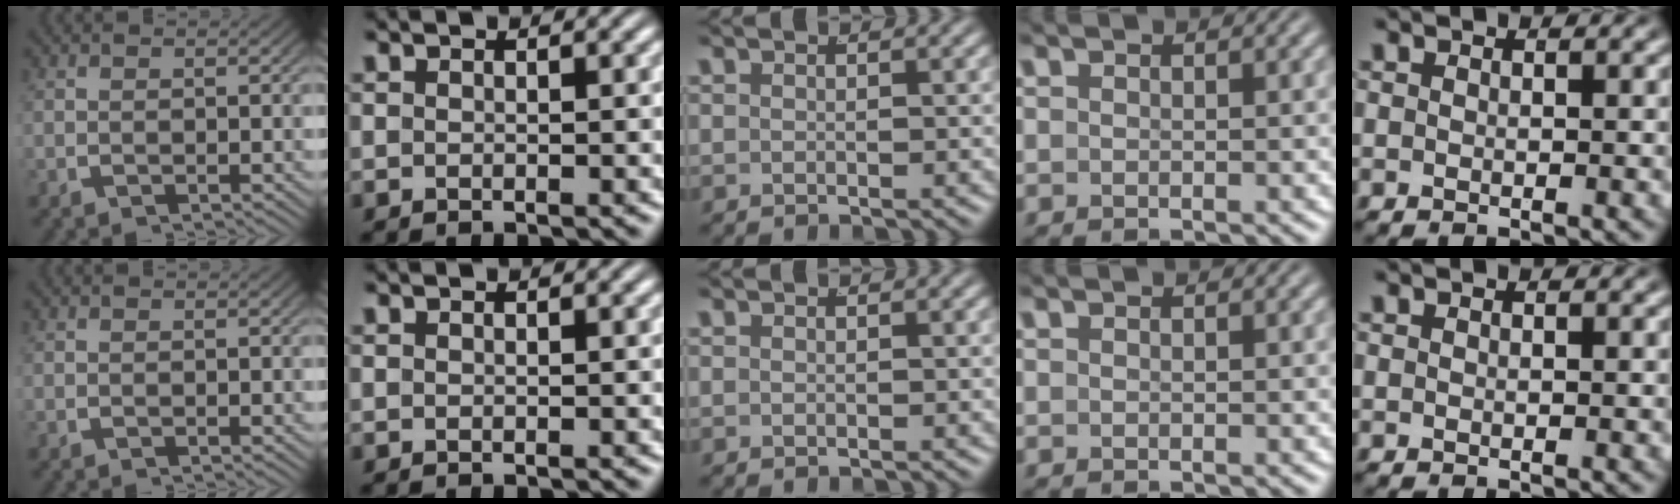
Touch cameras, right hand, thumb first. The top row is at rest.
{}